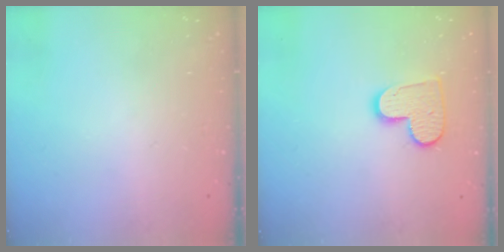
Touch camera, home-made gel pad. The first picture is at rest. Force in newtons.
{"total": 9.7, "press": 9.7, "slide": 0.5}